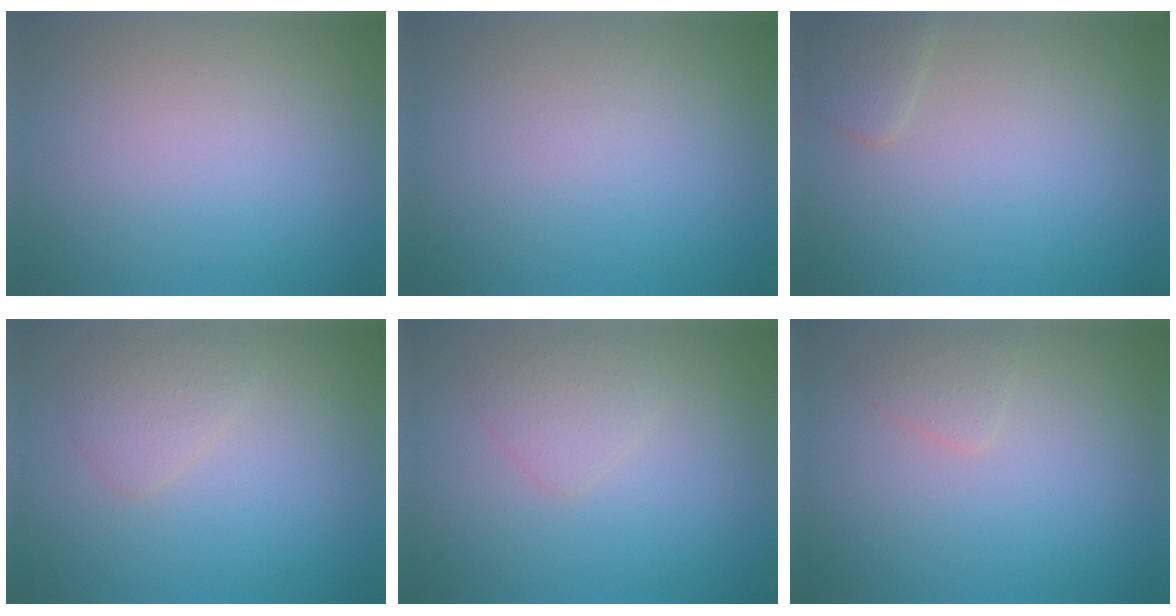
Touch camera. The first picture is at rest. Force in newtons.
{"total": 0.0}
{"total": 1.4, "press": 1.4, "slide": 0.1}
{"total": 1.7, "press": 1.7, "slide": 0.1}
{"total": 1.7, "press": 1.7, "slide": 0.1}
{"total": 1.1, "press": 1.1, "slide": 0.0}